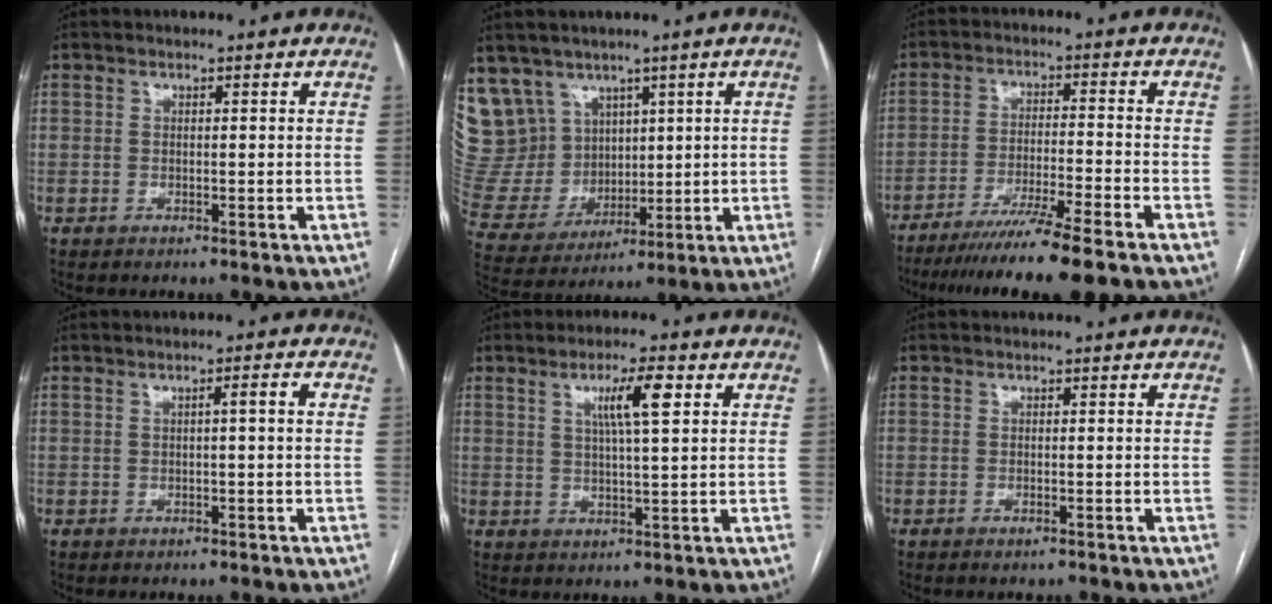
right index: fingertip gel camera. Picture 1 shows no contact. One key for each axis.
{"total": 12.9, "fx": 8.3, "fy": 9.6, "fz": 2.3, "tx": -0.069, "ty": 0.047, "tz": 0.187}
{"total": 12.9, "fx": -10.4, "fy": -1.5, "fz": 7.5, "tx": -0.107, "ty": -0.040, "tz": -0.165}
{"total": 2.0, "fx": 0.1, "fy": 0.0, "fz": 2.0, "tx": -0.026, "ty": 0.007, "tz": 0.003}
{"total": 6.3, "fx": 2.4, "fy": 0.3, "fz": 5.8, "tx": -0.098, "ty": 0.004, "tz": 0.040}
{"total": 0.7, "fx": -0.6, "fy": 0.2, "fz": 0.4, "tx": -0.012, "ty": -0.002, "tz": -0.005}